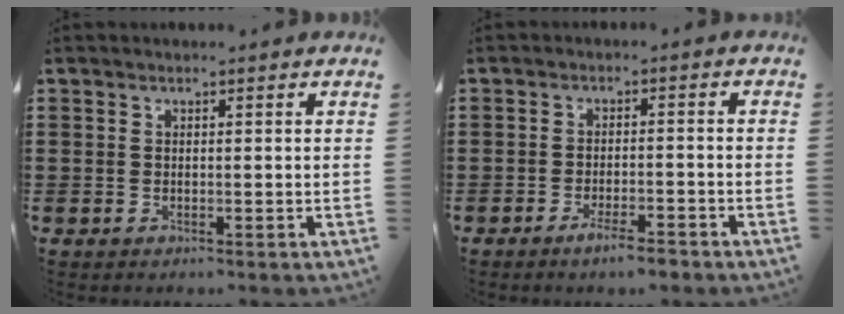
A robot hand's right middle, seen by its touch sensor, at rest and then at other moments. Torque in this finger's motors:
{"motor_torque": [1.63, -0.38, 0.40, 0.10]}